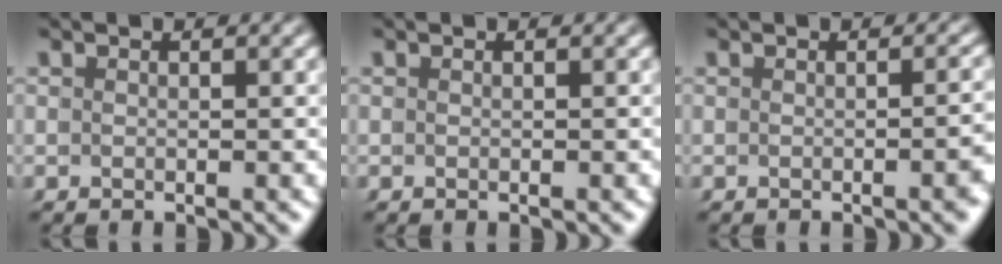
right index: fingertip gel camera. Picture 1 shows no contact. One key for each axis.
{"total": 0.0}
{"total": 1.5, "fx": -0.7, "fy": -0.2, "fz": 1.4, "tx": -0.005, "ty": 0.006, "tz": -0.012}